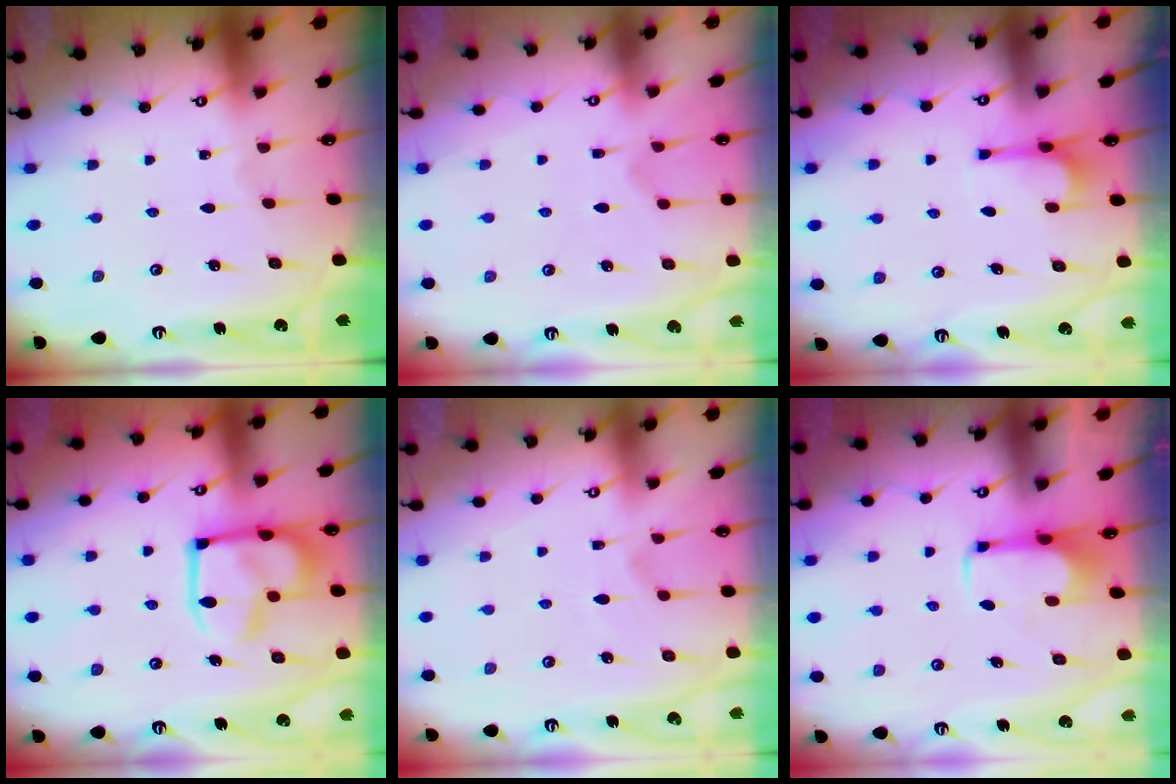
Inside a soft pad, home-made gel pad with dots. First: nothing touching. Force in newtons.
{"total": 2.9, "press": 2.6, "slide": 1.3}
{"total": 4.0, "press": 3.9, "slide": 0.8}
{"total": 14.6, "press": 14.5, "slide": 1.8}
{"total": 5.1, "press": 5.0, "slide": 1.2}
{"total": 1.9, "press": 1.8, "slide": 0.4}